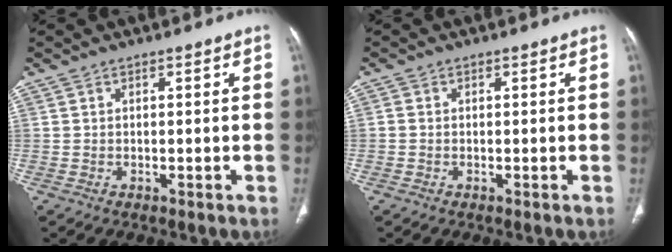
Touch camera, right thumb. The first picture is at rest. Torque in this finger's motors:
{"motor_torque": [-0.18, -0.28, -0.35, 0.19, -0.08]}